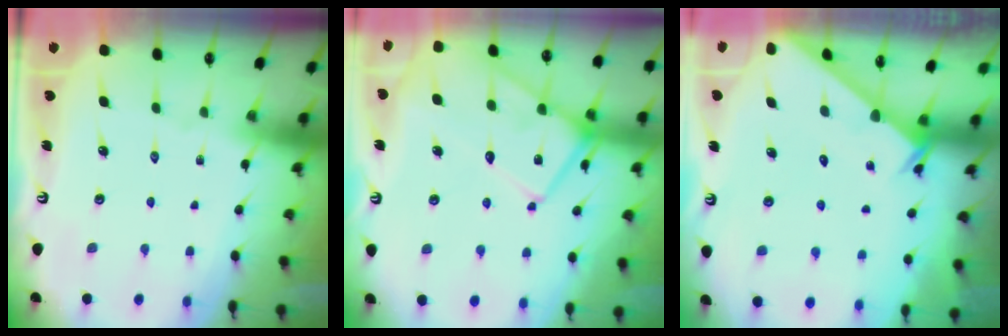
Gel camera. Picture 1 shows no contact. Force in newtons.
{"total": 13.6, "press": 13.6, "slide": 1.3}
{"total": 1.9, "press": 1.9, "slide": 0.1}